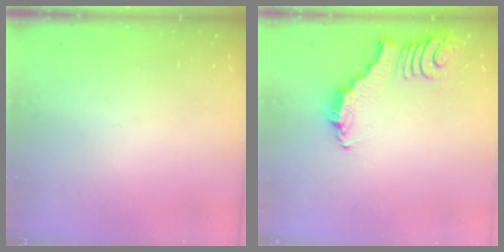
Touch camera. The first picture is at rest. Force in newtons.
{"total": 2.9, "press": 2.8, "slide": 0.4}